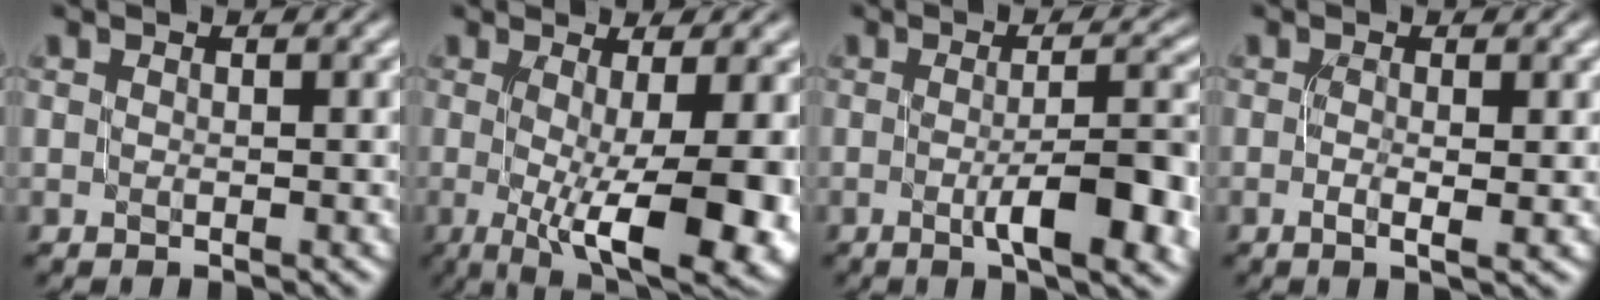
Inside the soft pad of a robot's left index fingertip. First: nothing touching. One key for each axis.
{"total": 9.5, "fx": -1.7, "fy": 2.8, "fz": 8.9, "tx": -0.130, "ty": -0.019, "tz": -0.020}
{"total": 8.6, "fx": -1.9, "fy": 2.2, "fz": 8.0, "tx": -0.110, "ty": -0.003, "tz": -0.025}
{"total": 1.6, "fx": -0.3, "fy": 0.4, "fz": 1.6, "tx": -0.033, "ty": -0.005, "tz": -0.003}